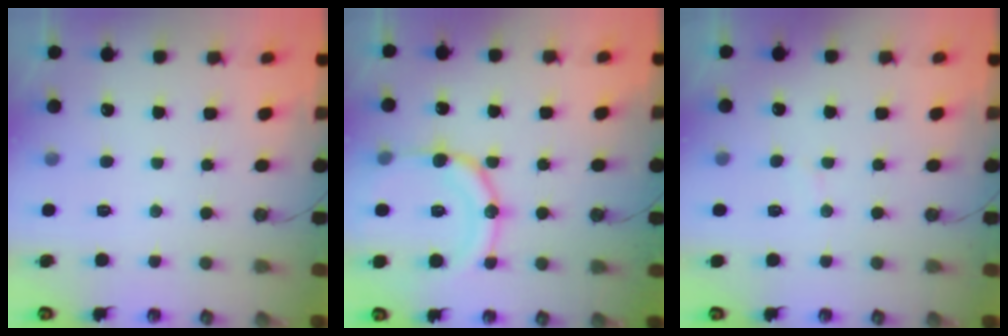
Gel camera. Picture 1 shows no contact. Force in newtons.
{"total": 16.3, "press": 16.0, "slide": 3.2}
{"total": 3.6, "press": 3.6, "slide": 0.4}